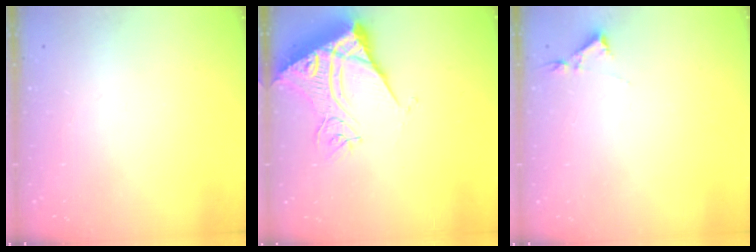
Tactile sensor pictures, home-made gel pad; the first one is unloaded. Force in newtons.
{"total": 13.1, "press": 13.0, "slide": 1.7}
{"total": 2.9, "press": 2.9, "slide": 0.5}